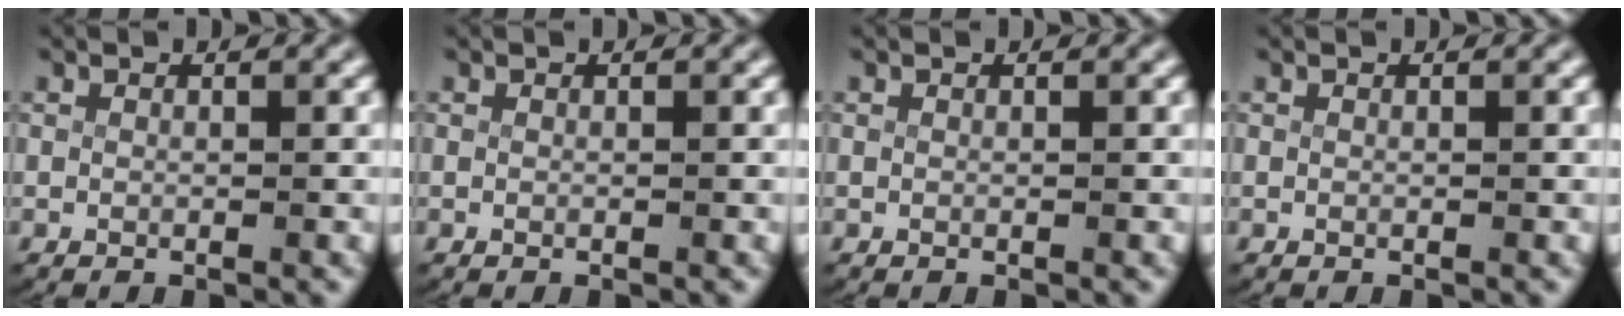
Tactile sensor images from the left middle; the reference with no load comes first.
{"total": 0.0}
{"total": 0.0}
{"total": 0.0}